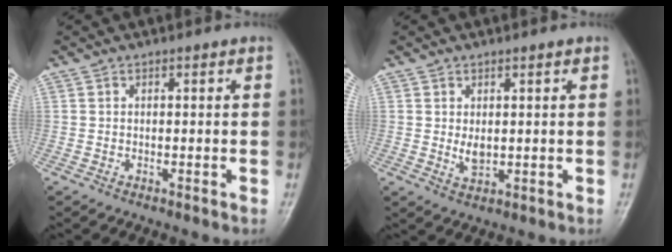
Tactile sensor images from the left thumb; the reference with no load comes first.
{"total": 3.2, "force": [0.5, 2.0, 2.4], "torque": [-0.031, -0.010, 0.014]}